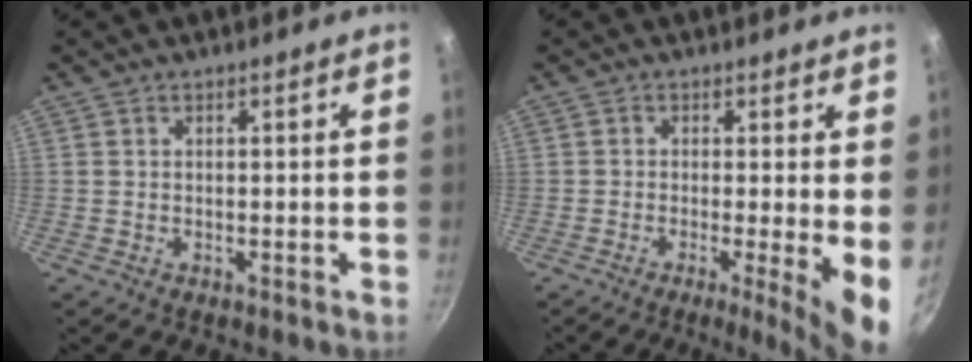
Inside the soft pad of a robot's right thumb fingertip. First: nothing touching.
{"total": 7.7, "force": [-0.9, 1.2, 7.5], "torque": [-0.093, -0.016, -0.014]}